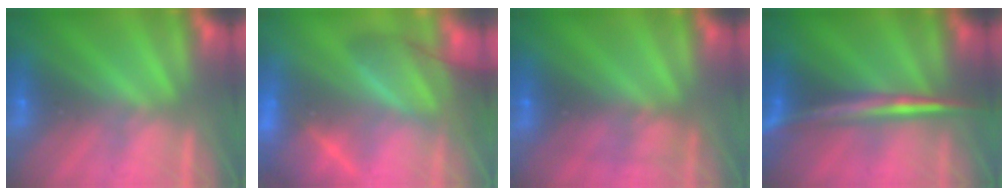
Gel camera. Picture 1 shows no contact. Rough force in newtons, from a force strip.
{"total": 7.0}
{"total": 2.7}
{"total": 2.9}